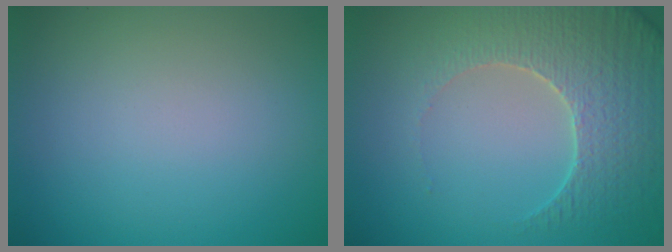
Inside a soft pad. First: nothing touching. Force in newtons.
{"total": 4.9, "press": 4.7, "slide": 1.4}